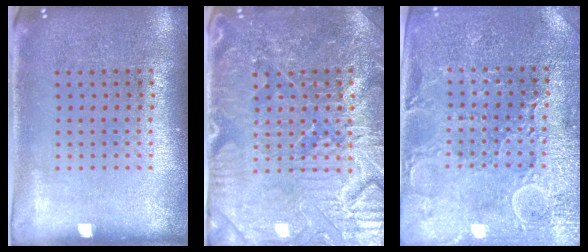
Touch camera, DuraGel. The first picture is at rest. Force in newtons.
{"total": 4.9, "press": 4.7, "slide": 1.4}
{"total": 3.3, "press": 3.2, "slide": 0.6}